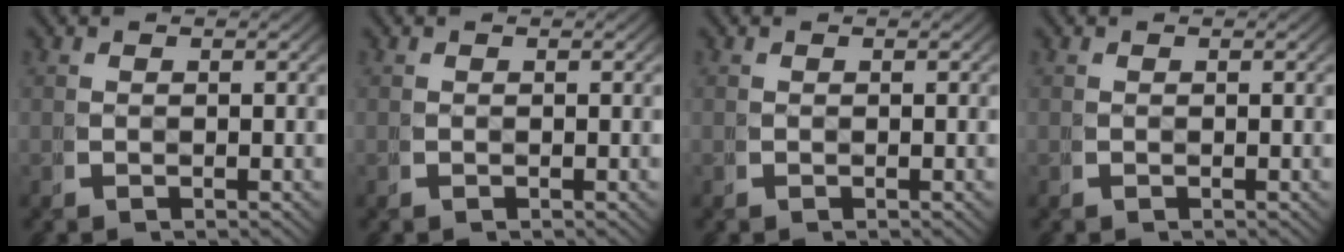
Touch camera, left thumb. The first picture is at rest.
{"total": 0.0}
{"total": 0.0}
{"total": 0.0}